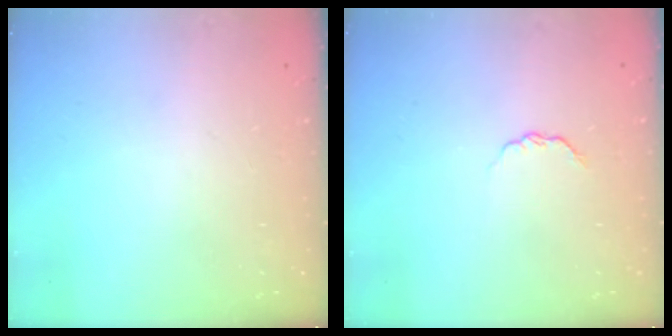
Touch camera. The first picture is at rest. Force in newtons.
{"total": 3.2, "press": 3.2, "slide": 0.4}